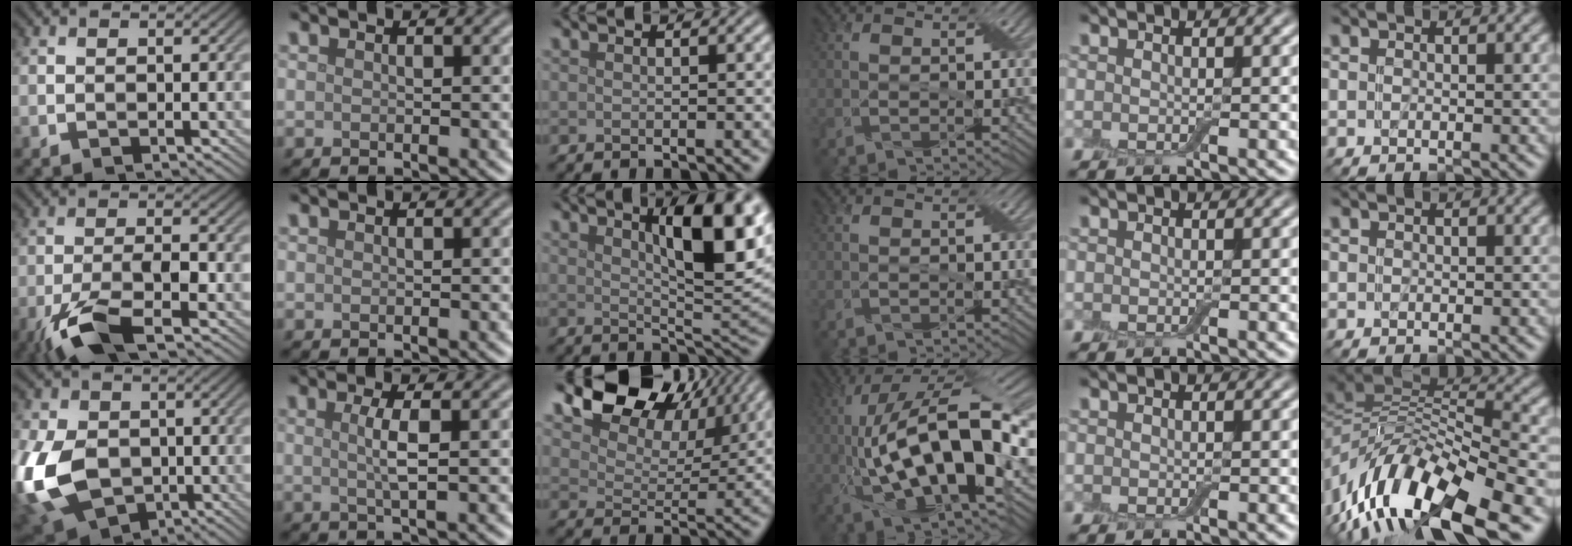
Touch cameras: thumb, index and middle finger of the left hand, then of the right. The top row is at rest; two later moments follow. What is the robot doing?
{"motion": "extract", "object": "airpods case & airpods"}